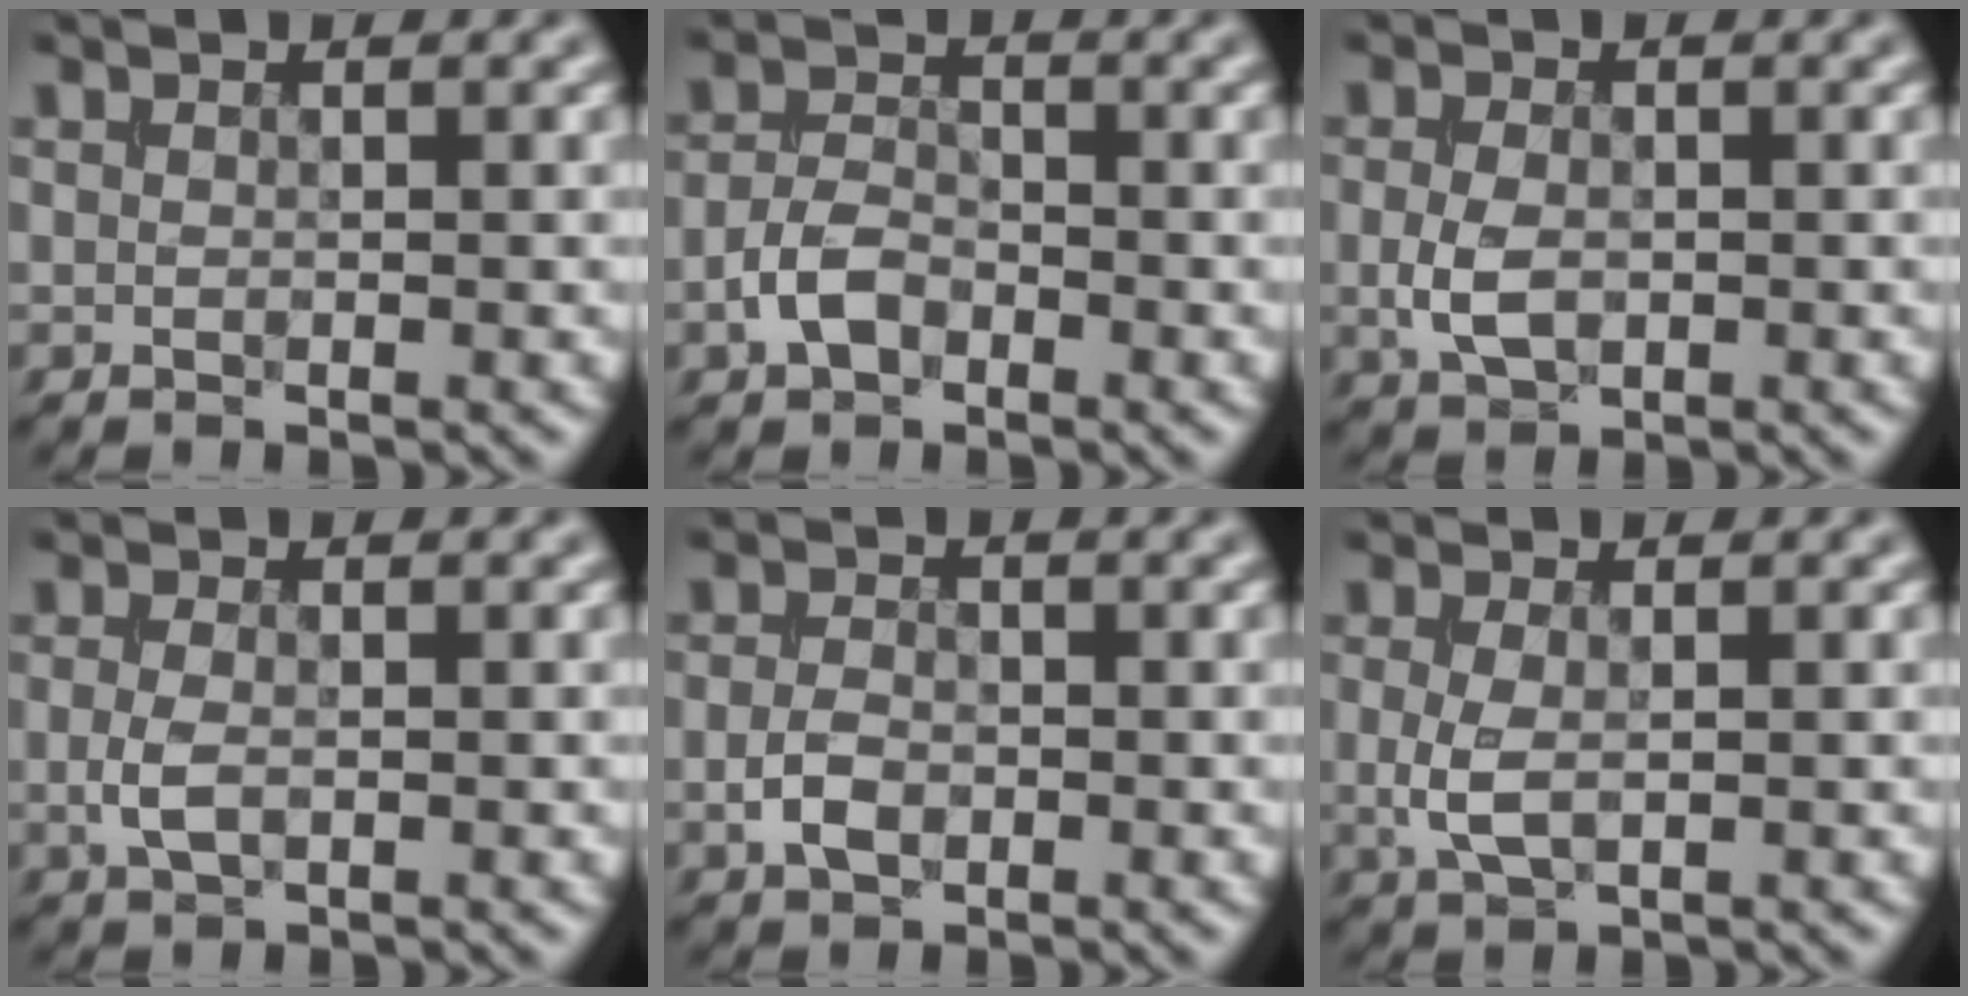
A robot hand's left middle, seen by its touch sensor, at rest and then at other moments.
{"total": 2.9, "force": [-1.5, 1.9, 1.7], "torque": [-0.032, 0.006, -0.035]}
{"total": 3.0, "force": [-0.3, 2.0, 2.2], "torque": [-0.049, -0.004, -0.006]}
{"total": 2.1, "force": [-0.3, 1.1, 1.7], "torque": [-0.039, -0.003, -0.007]}
{"total": 2.4, "force": [-0.7, 1.6, 1.7], "torque": [-0.032, 0.000, -0.018]}
{"total": 2.7, "force": [0.0, 1.4, 2.2], "torque": [-0.053, -0.004, 0.001]}